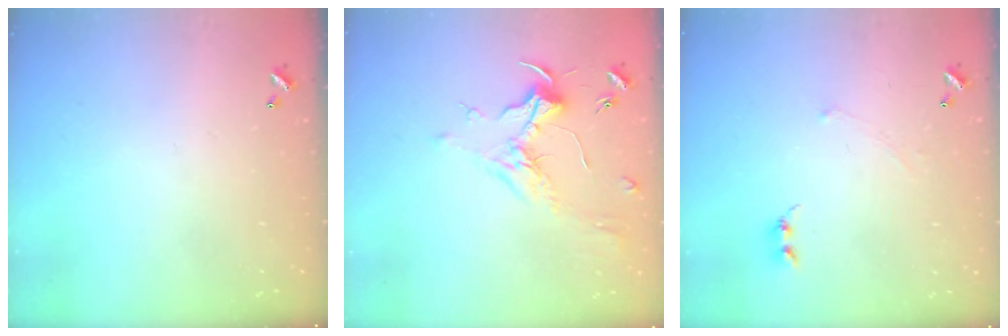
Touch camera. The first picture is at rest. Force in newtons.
{"total": 2.0, "press": 1.9, "slide": 0.6}
{"total": 0.6, "press": 0.3, "slide": 0.5}